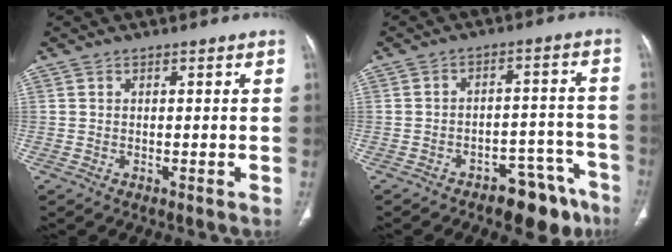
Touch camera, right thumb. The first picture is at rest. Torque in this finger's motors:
{"motor_torque": [1.14, 1.29, -0.16, -0.06, 0.11]}